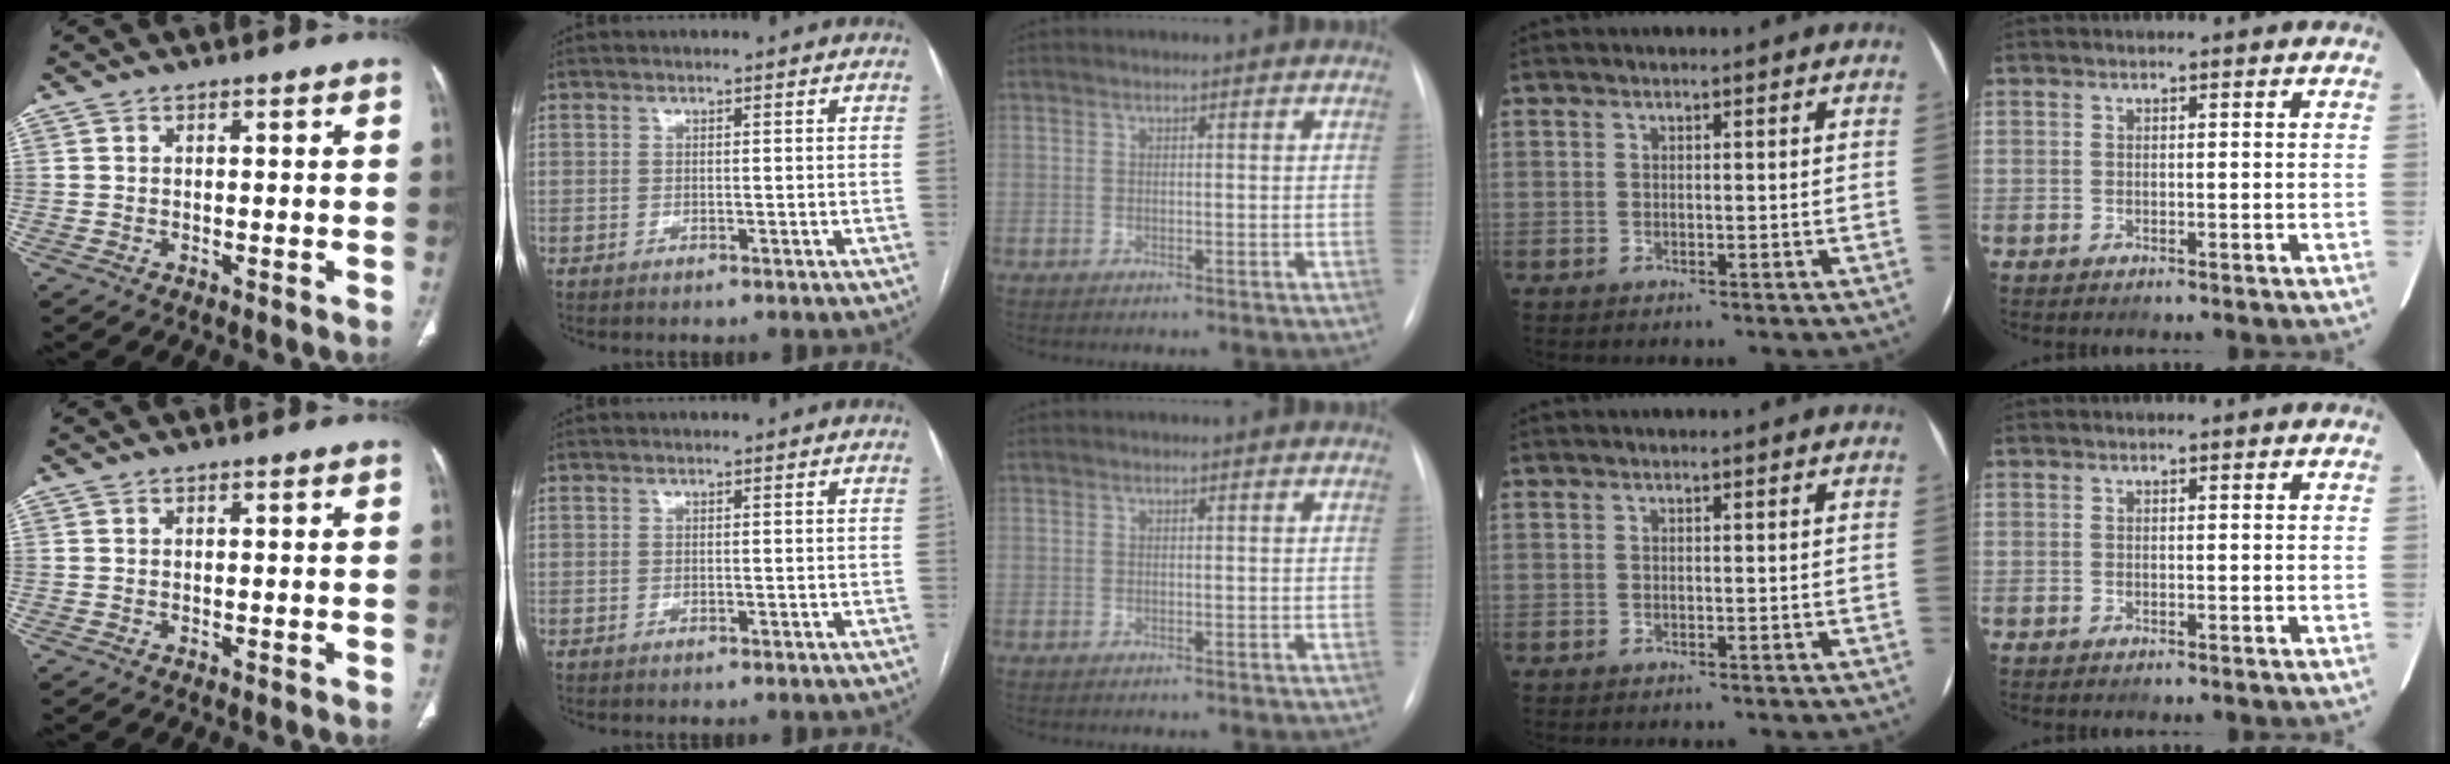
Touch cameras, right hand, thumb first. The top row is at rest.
{}